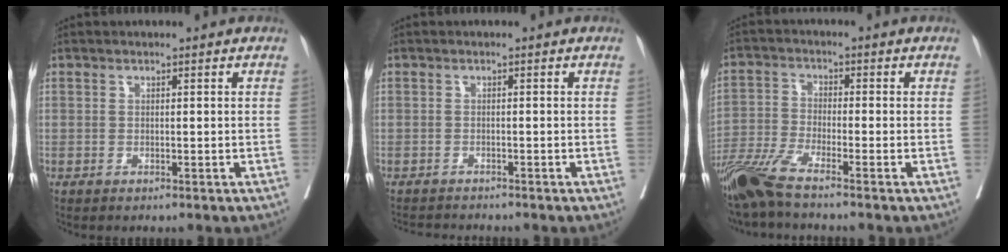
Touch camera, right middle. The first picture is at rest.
{"total": 3.9, "force": [-3.8, 0.1, 0.7], "torque": [-0.007, -0.012, -0.060]}
{"total": 7.7, "force": [-6.3, -0.5, 4.4], "torque": [-0.091, -0.029, -0.127]}